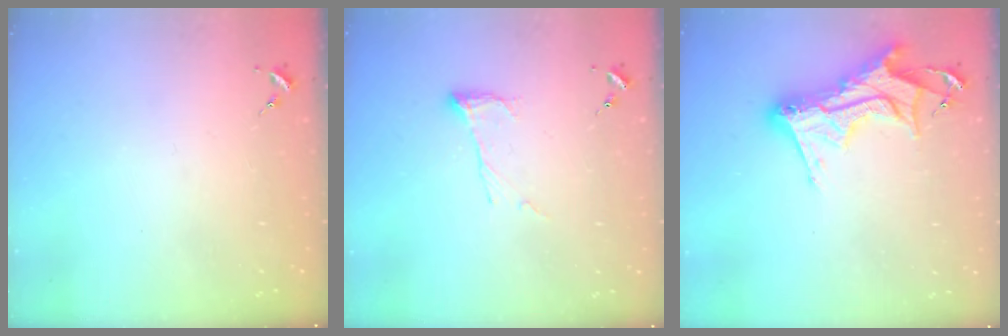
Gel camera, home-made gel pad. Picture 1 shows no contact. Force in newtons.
{"total": 6.8, "press": 6.8, "slide": 0.3}
{"total": 15.9, "press": 15.9, "slide": 1.3}